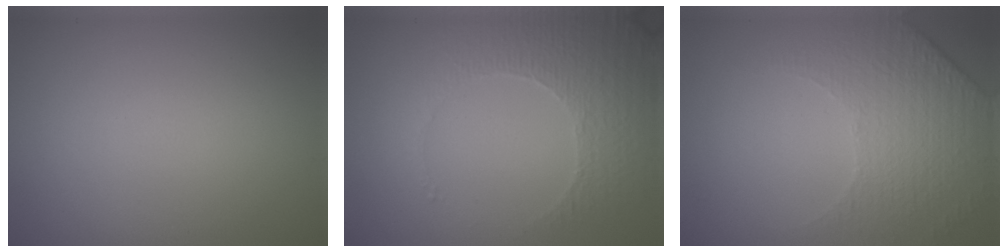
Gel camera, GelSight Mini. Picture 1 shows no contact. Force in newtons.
{"total": 4.7, "press": 3.5, "slide": 3.1}
{"total": 4.9, "press": 3.2, "slide": 3.6}